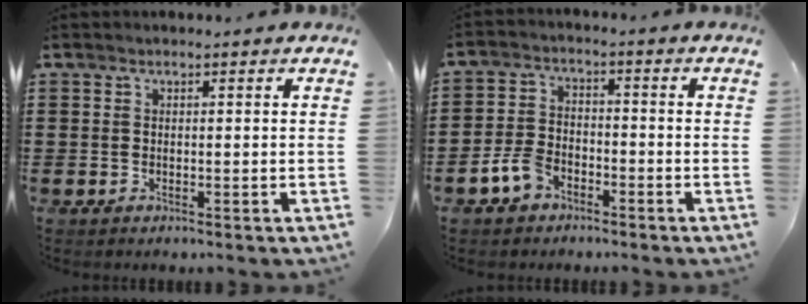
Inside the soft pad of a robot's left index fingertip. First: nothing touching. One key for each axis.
{"total": 4.6, "fx": -2.9, "fy": 2.6, "fz": 2.4, "tx": -0.063, "ty": 0.004, "tz": -0.059}